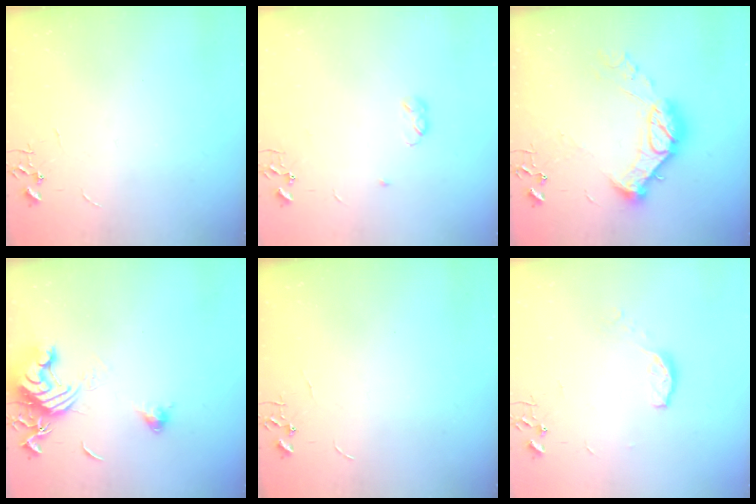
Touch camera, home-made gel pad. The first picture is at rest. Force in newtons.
{"total": 3.9, "press": 3.8, "slide": 0.7}
{"total": 15.4, "press": 15.4, "slide": 0.9}
{"total": 13.2, "press": 13.1, "slide": 1.6}
{"total": 0.0}
{"total": 6.2, "press": 6.2, "slide": 0.3}